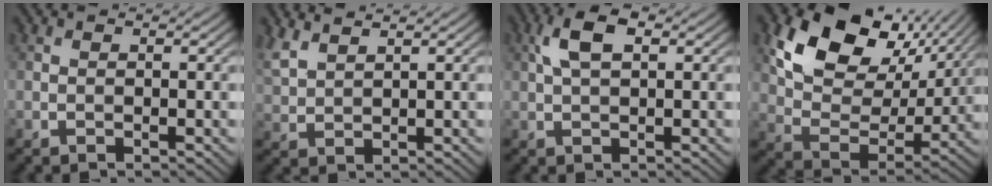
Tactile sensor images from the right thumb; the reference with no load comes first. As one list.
[{"total": 3.6, "force": [3.0, 0.8, 1.8], "torque": [-0.054, 0.007, 0.069]}, {"total": 5.0, "force": [1.6, 2.3, 4.1], "torque": [-0.092, 0.011, 0.026]}, {"total": 14.5, "force": [7.6, 9.0, 8.6], "torque": [-0.173, 0.006, 0.133]}]